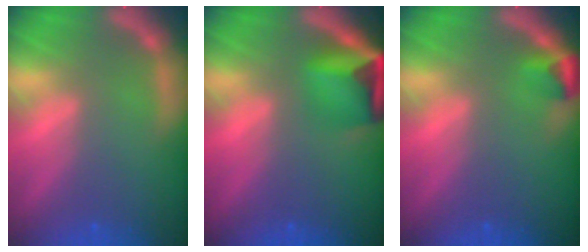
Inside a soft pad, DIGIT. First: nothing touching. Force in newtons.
{"total": 6.4}
{"total": 1.9}